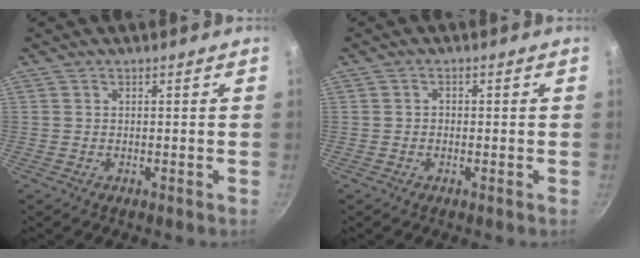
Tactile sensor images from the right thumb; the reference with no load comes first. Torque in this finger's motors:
{"motor_torque": [-0.27, -0.18, 0.29, 0.17, -0.07]}